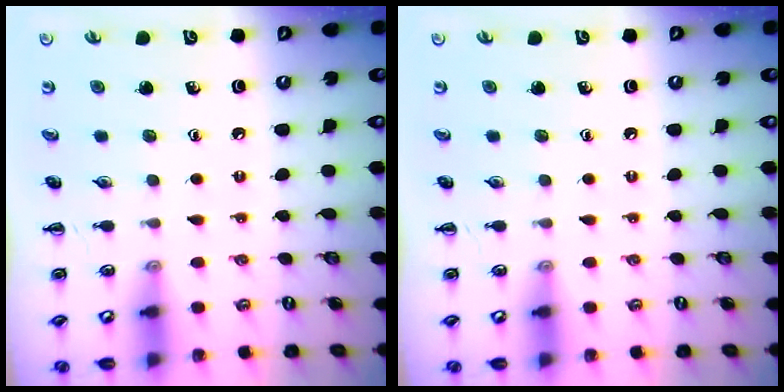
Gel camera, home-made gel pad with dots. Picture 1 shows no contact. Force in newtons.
{"total": 0.0}